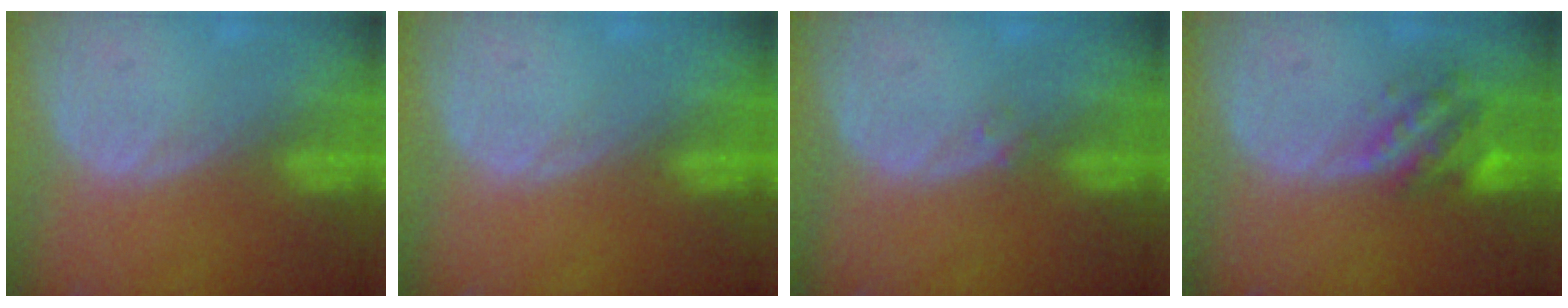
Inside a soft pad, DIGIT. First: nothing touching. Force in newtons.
{"total": 0.0}
{"total": 1.0, "press": 0.9, "slide": 0.4}
{"total": 6.3, "press": 5.7, "slide": 2.5}